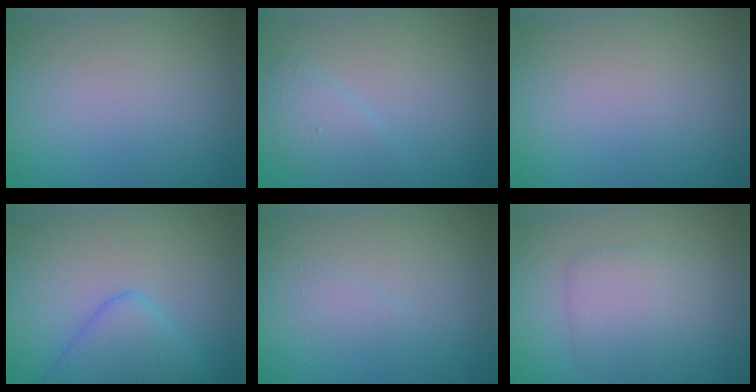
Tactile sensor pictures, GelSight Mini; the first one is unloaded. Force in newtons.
{"total": 1.7, "press": 1.7, "slide": 0.2}
{"total": 0.0}
{"total": 3.6, "press": 3.6, "slide": 0.1}
{"total": 0.7, "press": 0.7, "slide": 0.1}
{"total": 2.8, "press": 2.8, "slide": 0.1}